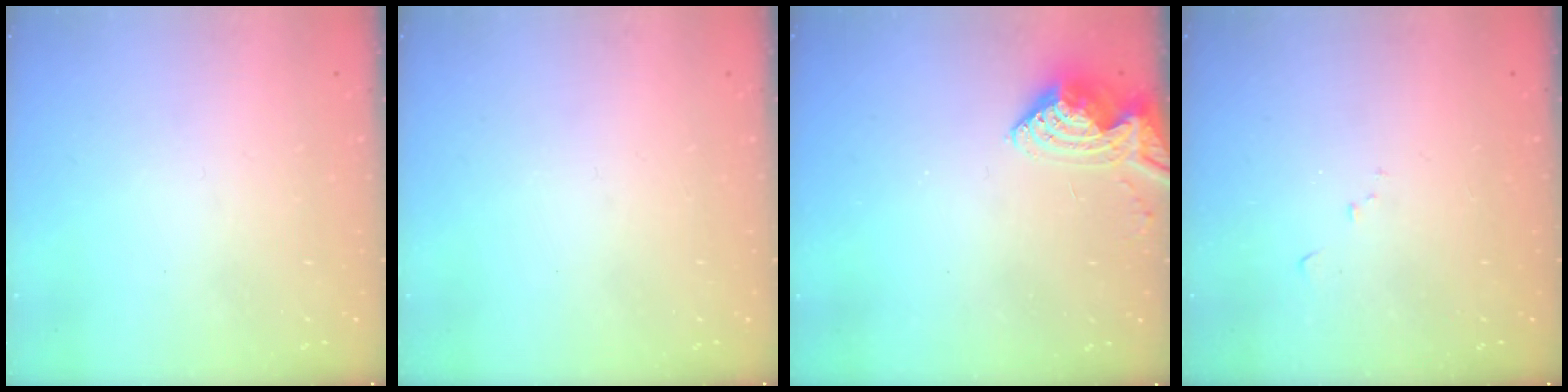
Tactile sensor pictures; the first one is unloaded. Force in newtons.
{"total": 0.0}
{"total": 9.4, "press": 9.4, "slide": 0.4}
{"total": 5.1, "press": 5.1, "slide": 0.6}